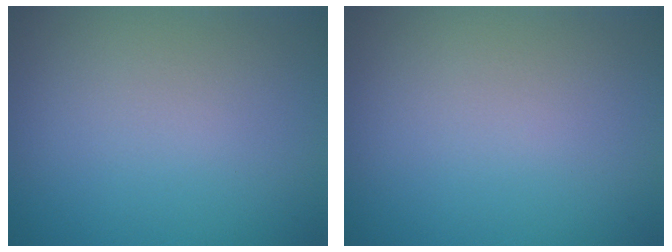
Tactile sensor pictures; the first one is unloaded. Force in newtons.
{"total": 0.0}